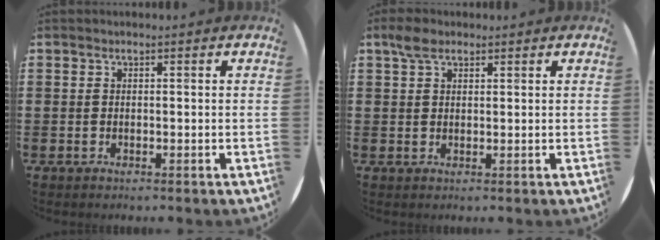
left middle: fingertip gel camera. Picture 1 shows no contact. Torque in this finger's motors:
{"motor_torque": [0.73, -0.57, 0.07, 0.02]}